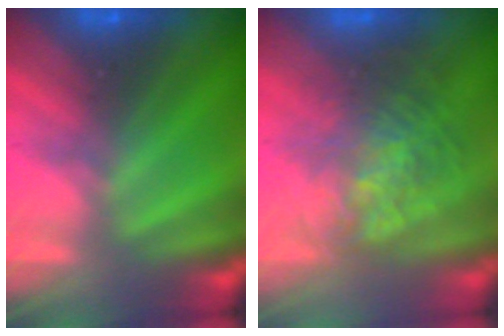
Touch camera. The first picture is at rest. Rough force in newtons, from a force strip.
{"total": 3.7}